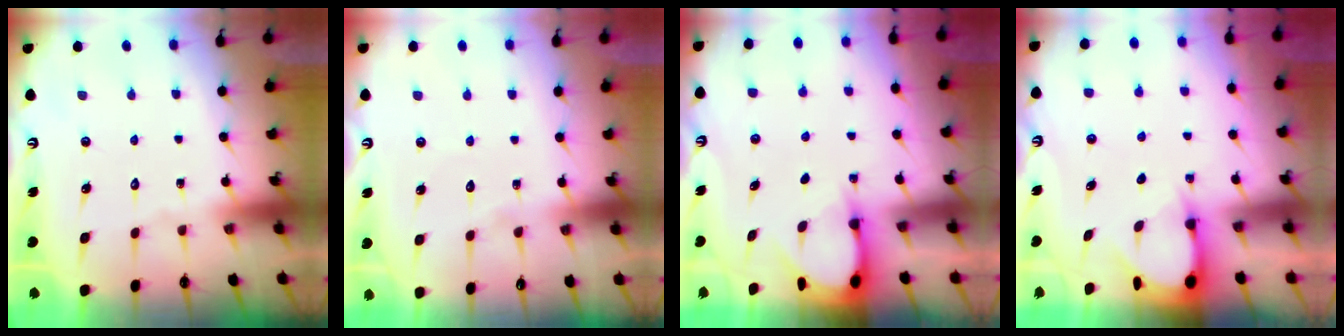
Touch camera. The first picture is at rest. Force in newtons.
{"total": 3.9, "press": 3.9, "slide": 0.3}
{"total": 3.3, "press": 3.2, "slide": 0.3}
{"total": 3.3, "press": 3.3, "slide": 0.3}